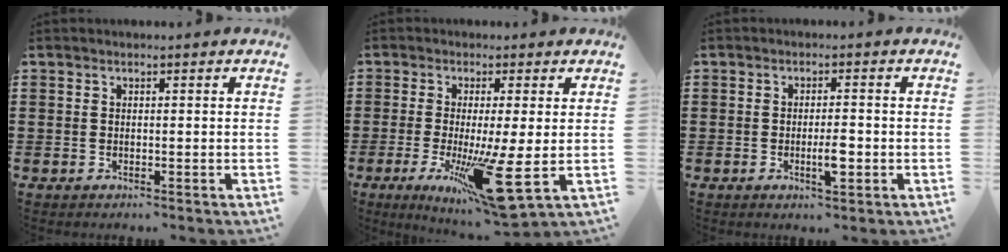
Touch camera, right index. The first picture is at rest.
{"total": 11.7, "force": [-2.9, 0.4, 11.3], "torque": [-0.180, -0.033, -0.050]}
{"total": 3.7, "force": [-0.9, 0.9, 3.5], "torque": [-0.067, -0.002, -0.018]}